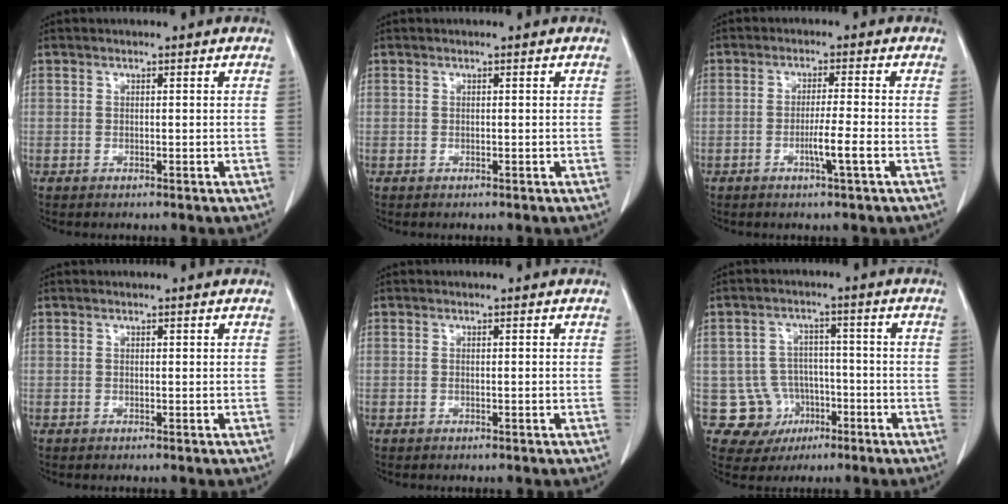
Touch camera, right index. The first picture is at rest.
{"total": 0.0}
{"total": 3.9, "force": [-1.4, -0.7, 3.5], "torque": [-0.065, -0.006, -0.026]}
{"total": 0.0}
{"total": 0.0}
{"total": 7.9, "force": [-2.6, 7.4, 0.8], "torque": [-0.011, 0.013, -0.032]}